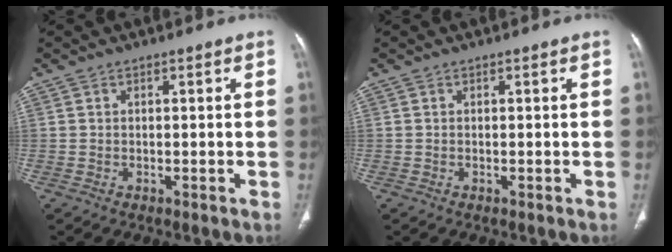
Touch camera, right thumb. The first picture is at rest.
{"total": 0.0}